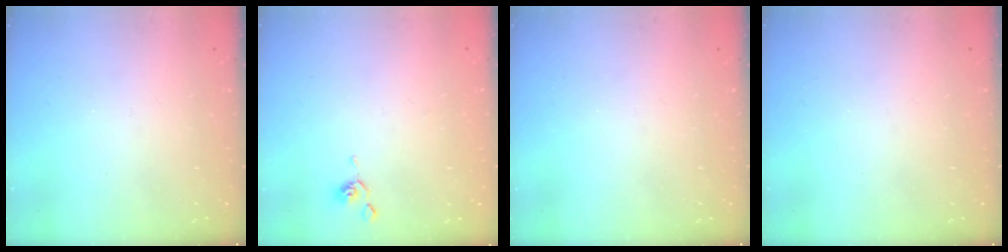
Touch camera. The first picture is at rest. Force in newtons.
{"total": 1.0, "press": 0.9, "slide": 0.3}
{"total": 0.0}
{"total": 0.0}